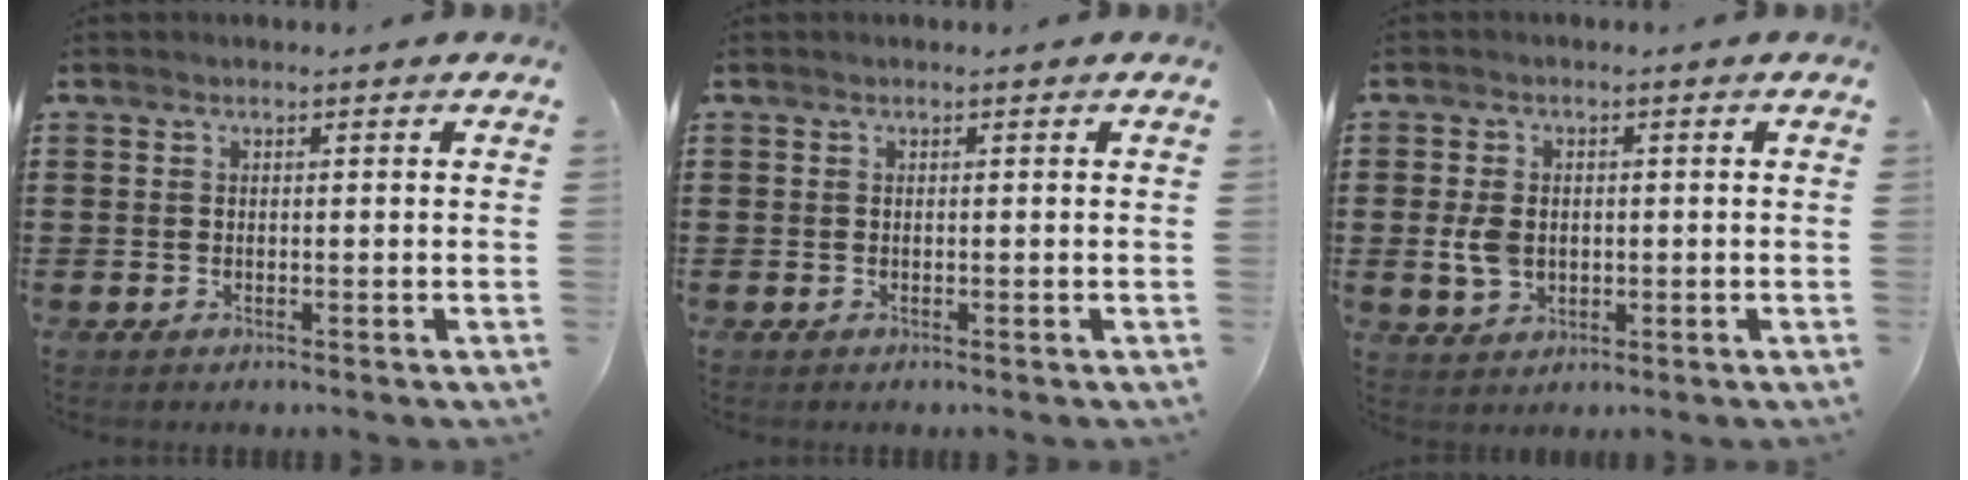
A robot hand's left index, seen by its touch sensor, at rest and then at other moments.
{"total": 0.0}
{"total": 4.3, "force": [-0.1, 3.2, 2.9], "torque": [-0.083, 0.002, -0.009]}